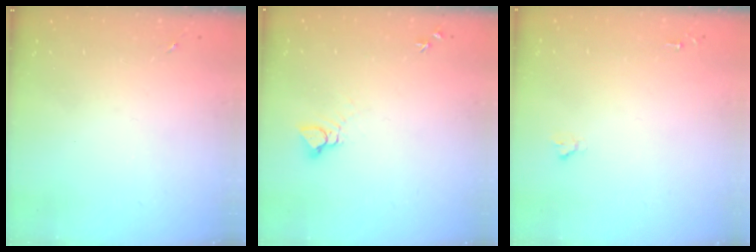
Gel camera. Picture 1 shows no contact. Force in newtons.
{"total": 3.9, "press": 3.9, "slide": 0.2}
{"total": 1.6, "press": 1.6, "slide": 0.2}